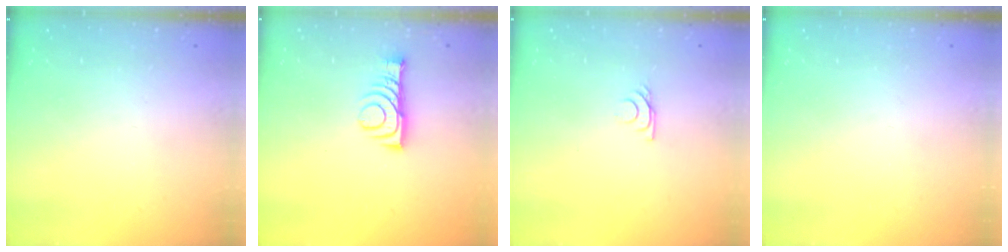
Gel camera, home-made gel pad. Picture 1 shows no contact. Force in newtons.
{"total": 9.4, "press": 9.4, "slide": 0.9}
{"total": 6.2, "press": 6.2, "slide": 0.8}
{"total": 0.0}